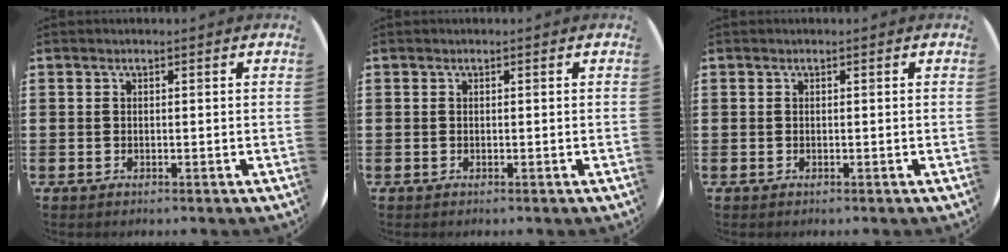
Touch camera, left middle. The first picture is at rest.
{"total": 0.0}
{"total": 0.0}